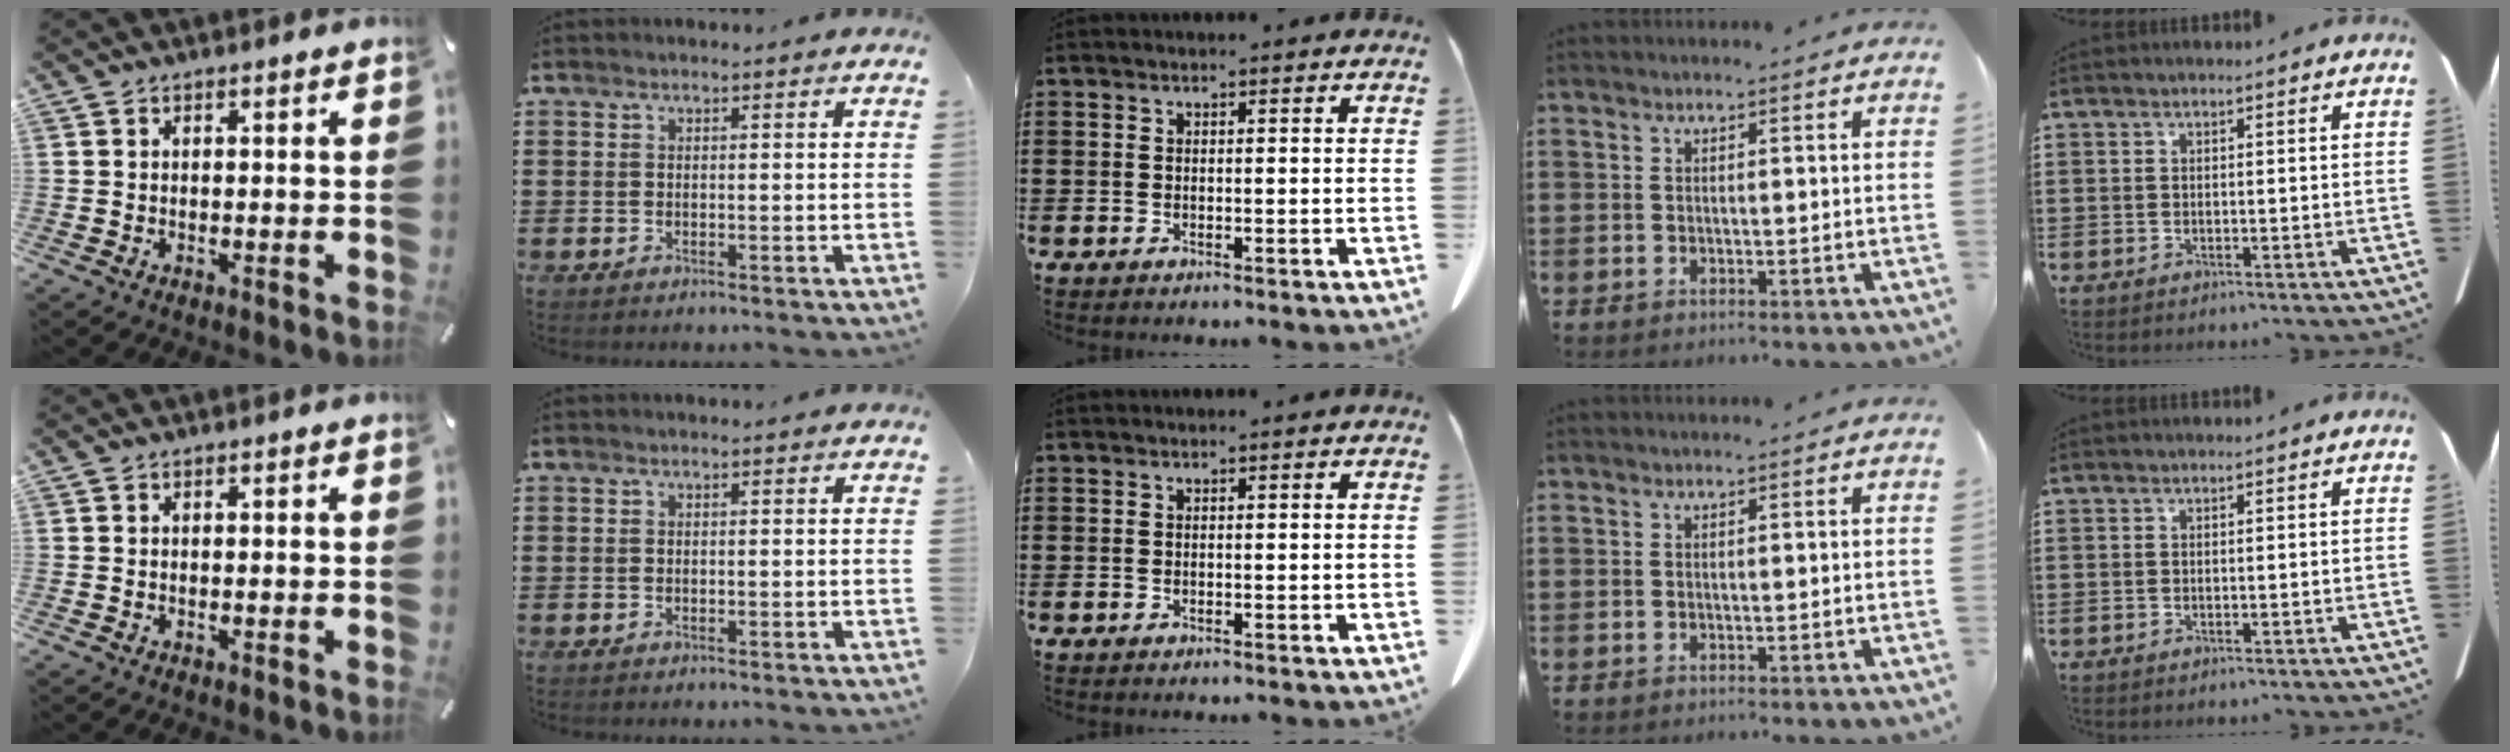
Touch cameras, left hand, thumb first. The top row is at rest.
{}